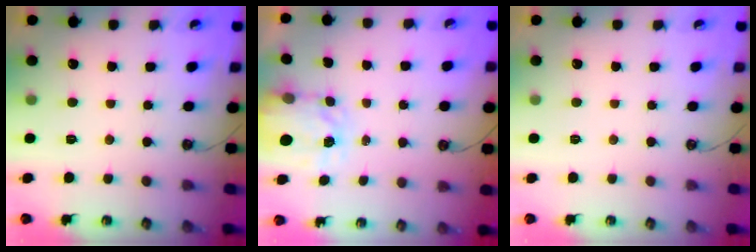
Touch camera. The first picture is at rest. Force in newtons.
{"total": 3.6, "press": 3.6, "slide": 0.5}
{"total": 0.0}